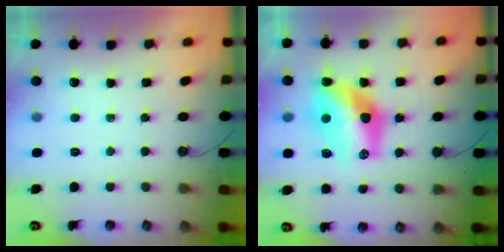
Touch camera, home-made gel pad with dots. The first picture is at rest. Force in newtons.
{"total": 15.6, "press": 15.0, "slide": 4.3}